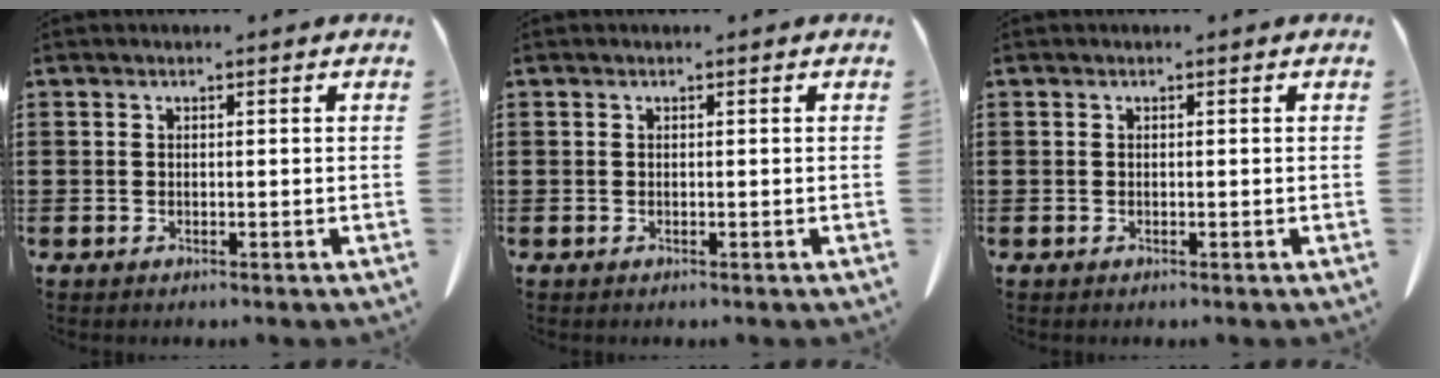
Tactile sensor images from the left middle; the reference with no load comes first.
{"total": 0.0}
{"total": 0.0}